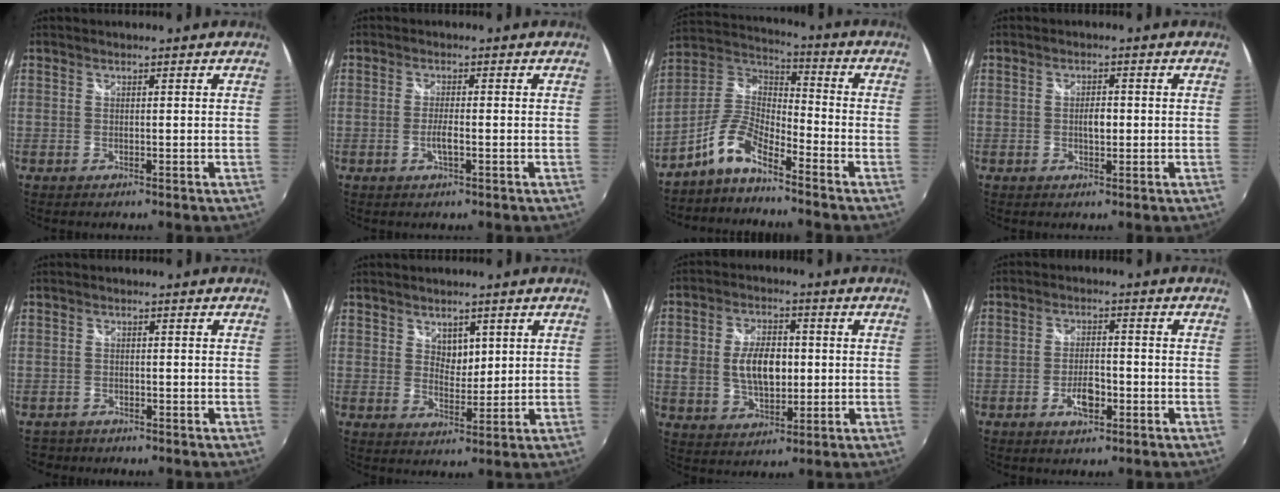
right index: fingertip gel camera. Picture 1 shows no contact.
{"total": 2.4, "force": [-0.9, 0.2, 2.2], "torque": [-0.044, -0.003, -0.016]}
{"total": 8.6, "force": [-6.2, 2.6, 5.4], "torque": [-0.128, 0.022, -0.133]}
{"total": 2.5, "force": [-0.2, 1.3, 2.1], "torque": [-0.036, 0.002, -0.005]}
{"total": 2.2, "force": [-1.6, 1.5, -0.2], "torque": [-0.005, 0.005, -0.029]}
{"total": 3.6, "force": [1.9, 2.5, 1.8], "torque": [-0.022, -0.001, 0.033]}
{"total": 10.2, "force": [0.0, 6.1, 8.2], "torque": [-0.153, 0.006, 0.003]}
{"total": 4.9, "force": [-2.3, 2.2, 3.8], "torque": [-0.077, 0.000, -0.038]}